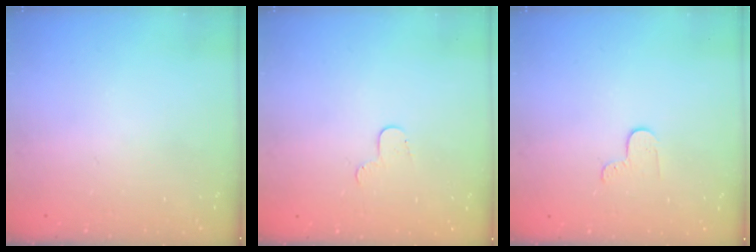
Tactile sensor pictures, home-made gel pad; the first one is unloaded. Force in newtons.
{"total": 3.4, "press": 3.4, "slide": 0.3}
{"total": 3.2, "press": 3.2, "slide": 0.3}